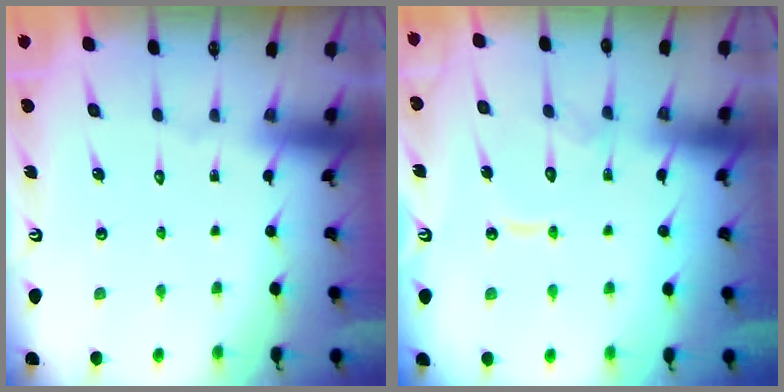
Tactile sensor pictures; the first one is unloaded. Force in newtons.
{"total": 10.8, "press": 10.7, "slide": 1.1}